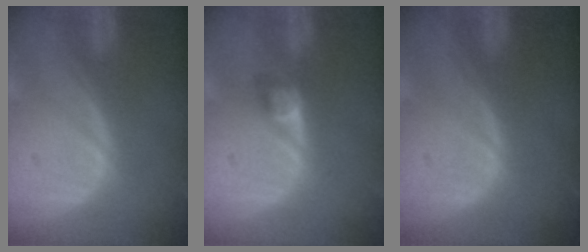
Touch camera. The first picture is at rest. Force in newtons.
{"total": 2.7, "press": 2.5, "slide": 1.0}
{"total": 0.0}